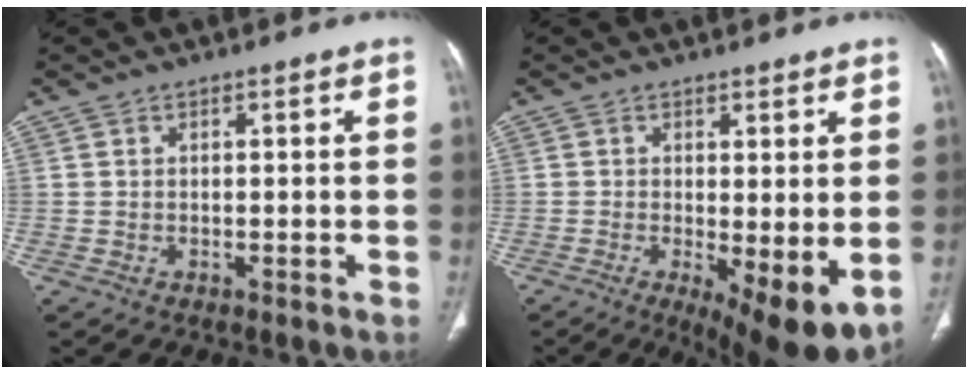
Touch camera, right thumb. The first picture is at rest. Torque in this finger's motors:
{"motor_torque": [-0.09, 0.40, -0.21, -0.04, 0.04]}